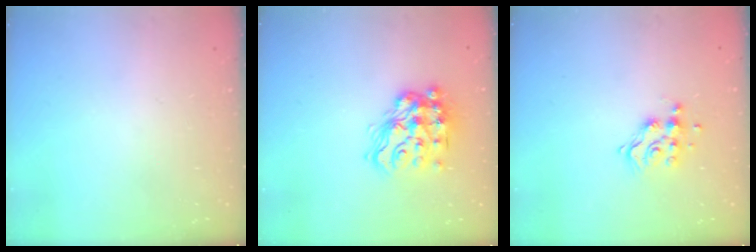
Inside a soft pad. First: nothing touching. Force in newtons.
{"total": 16.6, "press": 16.5, "slide": 1.9}
{"total": 11.8, "press": 11.7, "slide": 1.0}